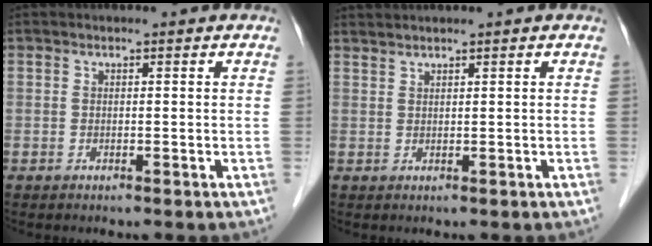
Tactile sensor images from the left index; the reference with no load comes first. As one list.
[{"total": 1.0, "force": [1.0, -0.2, 0.2], "torque": [-0.009, 0.009, 0.029]}]